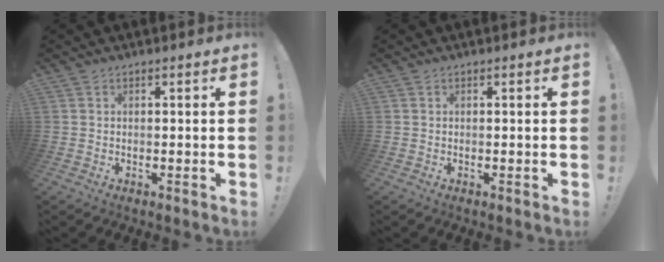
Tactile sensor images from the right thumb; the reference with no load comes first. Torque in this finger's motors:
{"motor_torque": [0.00, 0.00, 0.00, 0.00, 0.00]}